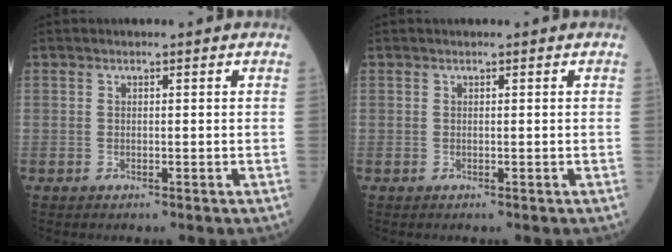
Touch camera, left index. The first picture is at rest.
{"total": 0.0}